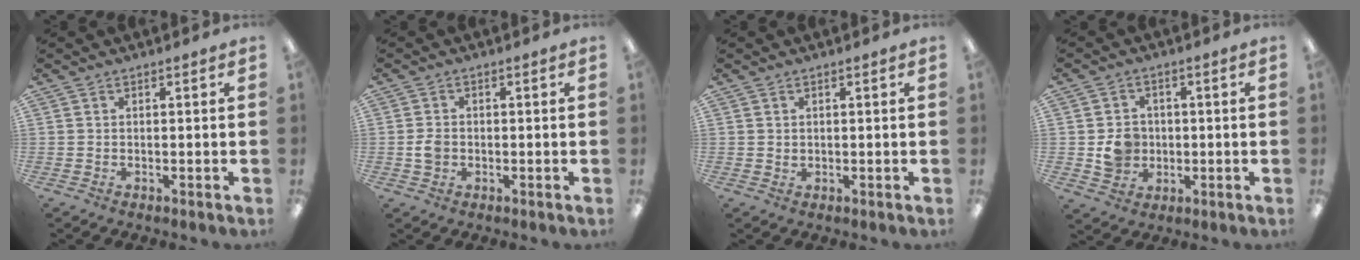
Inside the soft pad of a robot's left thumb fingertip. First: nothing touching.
{"total": 2.8, "force": [-0.5, 2.2, 1.7], "torque": [-0.030, 0.005, -0.008]}
{"total": 0.7, "force": [0.4, 0.6, 0.1], "torque": [-0.004, 0.002, 0.009]}
{"total": 6.2, "force": [-0.4, 5.7, 2.6], "torque": [-0.030, 0.007, -0.003]}